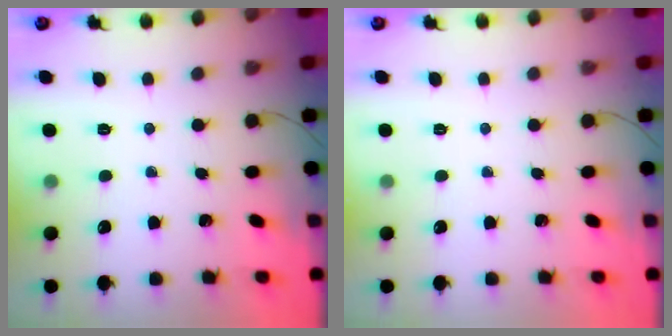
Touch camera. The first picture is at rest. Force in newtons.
{"total": 0.0}